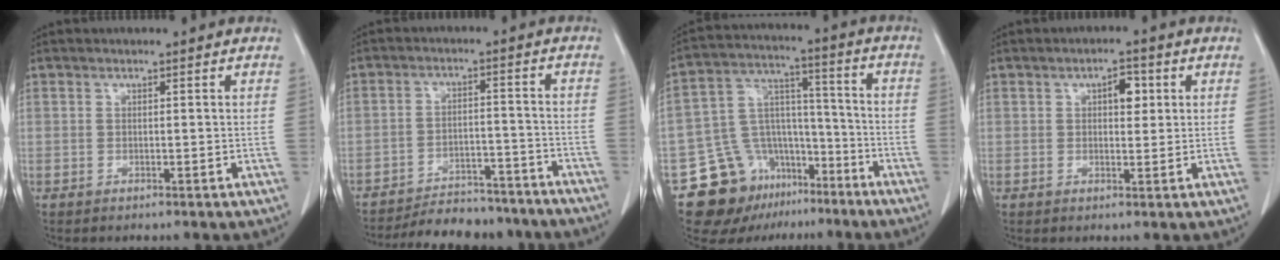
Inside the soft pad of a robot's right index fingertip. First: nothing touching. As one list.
[{"total": 14.6, "force": [-13.4, 4.4, 3.9], "torque": [-0.050, 0.014, -0.176]}, {"total": 15.1, "force": [-9.8, 10.5, 4.8], "torque": [-0.081, 0.074, -0.152]}, {"total": 3.4, "force": [1.1, 1.6, 2.8], "torque": [-0.042, 0.007, 0.014]}]